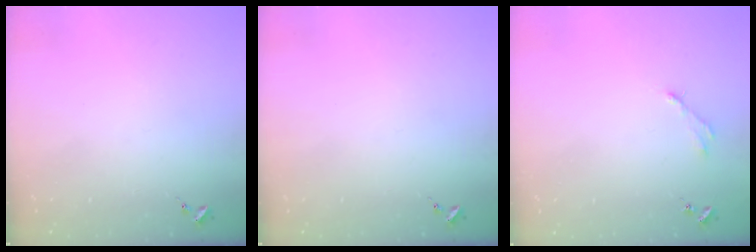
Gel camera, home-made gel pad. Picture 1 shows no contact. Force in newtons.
{"total": 0.0}
{"total": 2.8, "press": 2.8, "slide": 0.4}